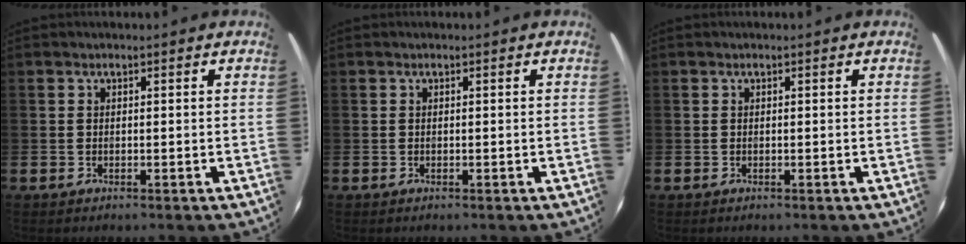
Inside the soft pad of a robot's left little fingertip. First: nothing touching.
{"total": 0.0}
{"total": 0.0}